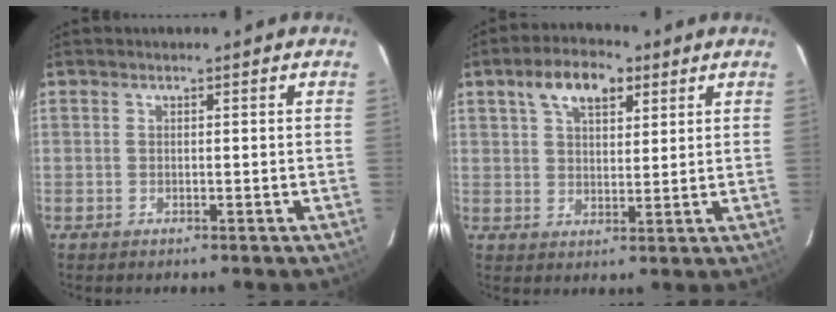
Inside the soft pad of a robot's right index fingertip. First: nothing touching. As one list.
[{"total": 8.4, "force": [4.3, 4.4, 5.6], "torque": [-0.094, 0.025, 0.074]}]